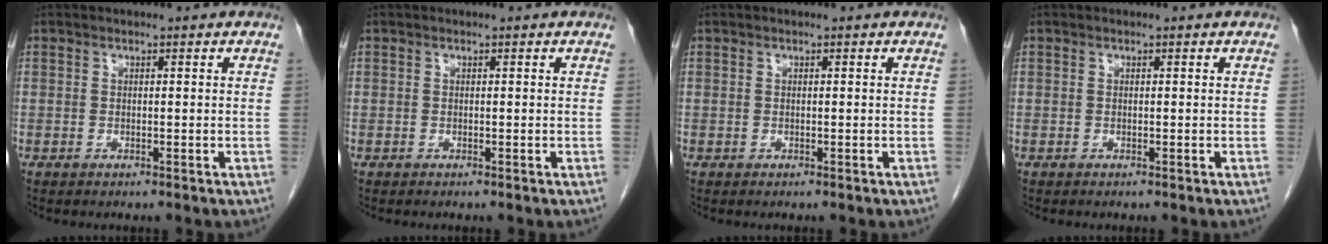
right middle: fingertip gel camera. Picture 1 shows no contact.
{"total": 0.0}
{"total": 0.0}
{"total": 0.0}